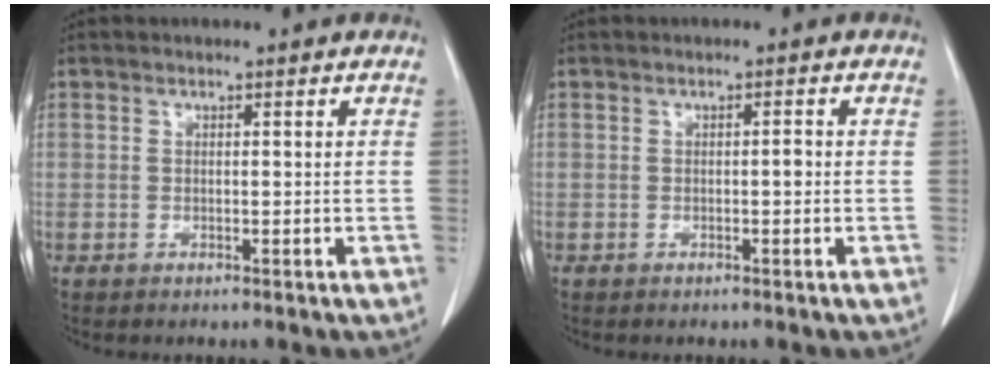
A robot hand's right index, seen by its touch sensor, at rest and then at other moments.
{"total": 1.0, "force": [-0.2, 0.2, 1.0], "torque": [-0.012, 0.002, -0.003]}